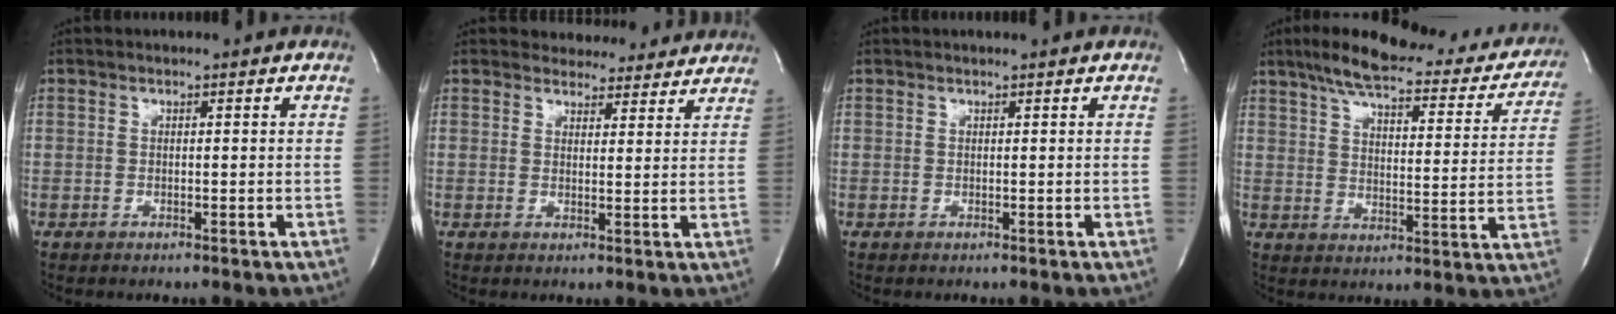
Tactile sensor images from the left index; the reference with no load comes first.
{"total": 7.9, "force": [7.5, 2.5, 0.7], "torque": [0.010, 0.000, 0.077]}
{"total": 1.8, "force": [1.6, 0.0, 0.8], "torque": [-0.008, 0.012, 0.021]}
{"total": 25.0, "force": [20.9, 6.2, 12.2], "torque": [-0.175, -0.004, 0.261]}